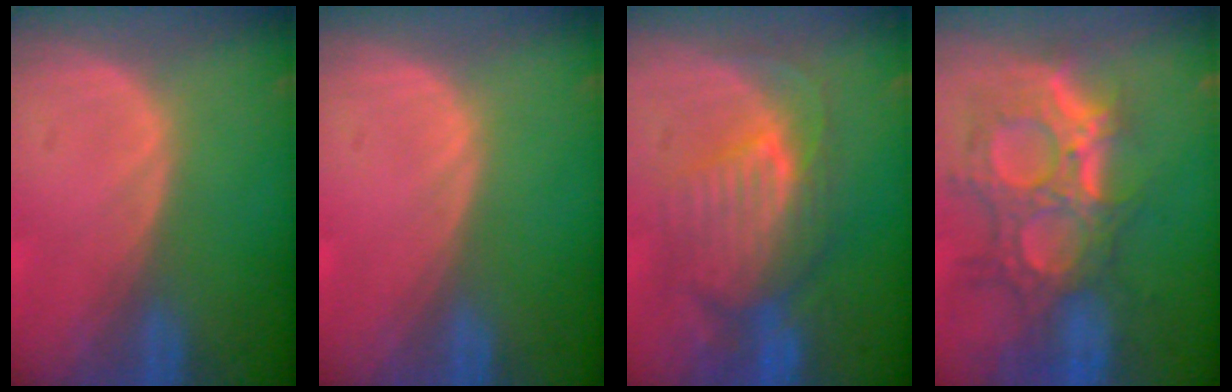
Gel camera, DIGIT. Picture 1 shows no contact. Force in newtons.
{"total": 0.0}
{"total": 9.1, "press": 8.7, "slide": 2.6}
{"total": 12.0, "press": 10.8, "slide": 5.4}